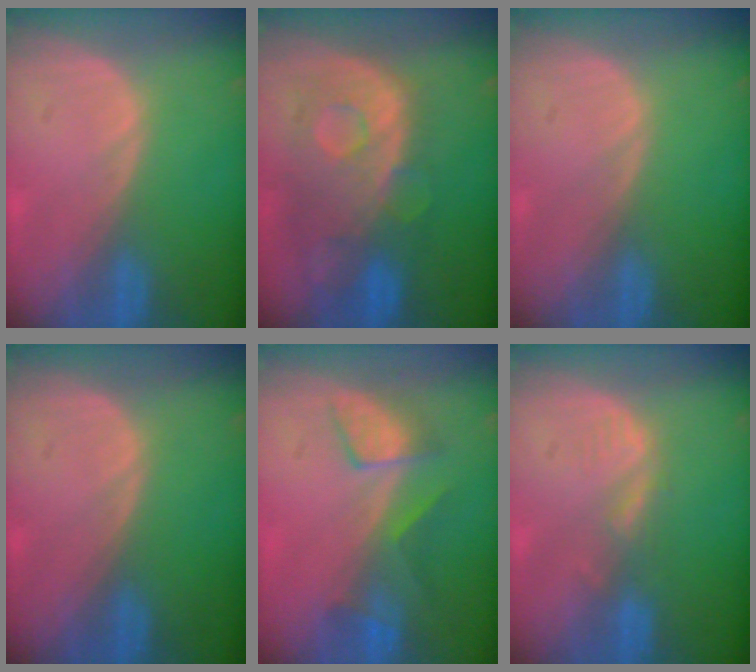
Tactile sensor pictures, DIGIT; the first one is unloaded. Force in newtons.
{"total": 10.8, "press": 9.5, "slide": 5.1}
{"total": 0.0}
{"total": 0.0}
{"total": 5.2, "press": 5.0, "slide": 1.2}
{"total": 2.0, "press": 2.0, "slide": 0.3}